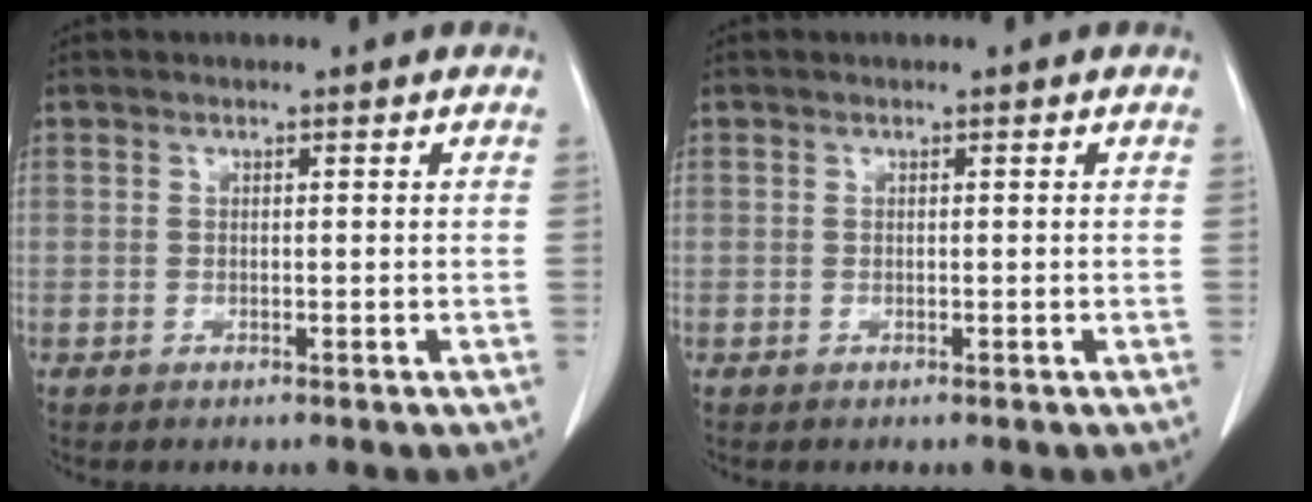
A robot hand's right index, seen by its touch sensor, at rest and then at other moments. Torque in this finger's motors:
{"motor_torque": [0.00, 0.00, 0.00, -0.01]}